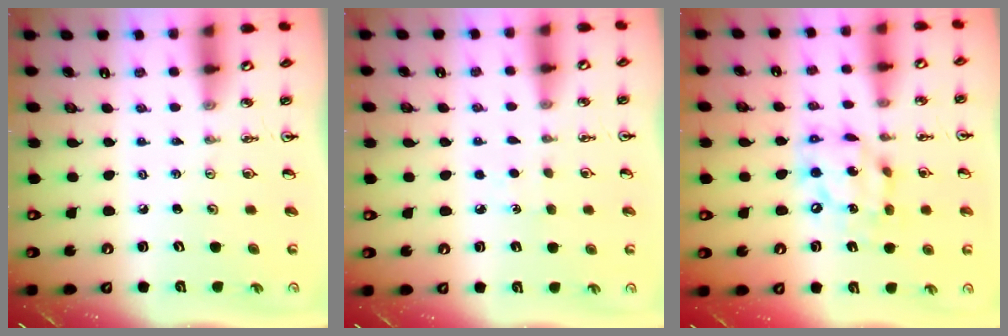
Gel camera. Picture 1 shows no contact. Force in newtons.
{"total": 3.1, "press": 3.1, "slide": 0.3}
{"total": 12.3, "press": 12.2, "slide": 1.5}